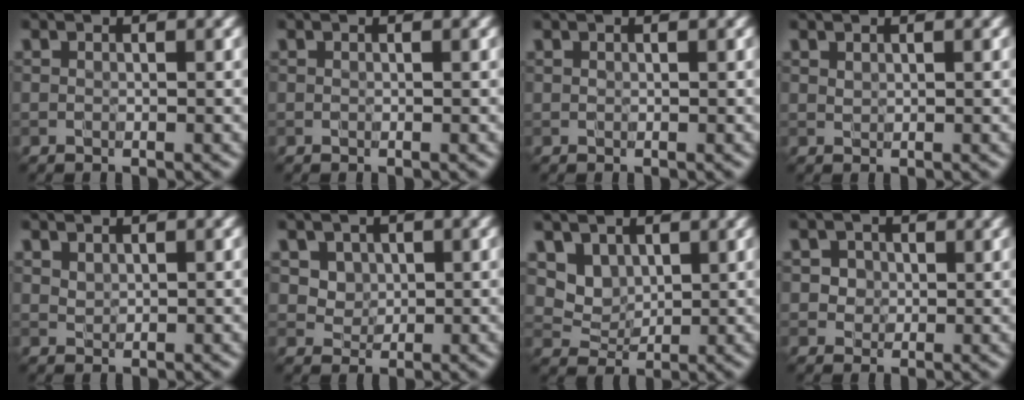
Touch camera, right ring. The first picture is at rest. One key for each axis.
{"total": 0.0}
{"total": 0.0}
{"total": 0.5, "fx": 0.5, "fy": 0.1, "fz": 0.0, "tx": -0.005, "ty": 0.001, "tz": 0.014}
{"total": 0.8, "fx": 0.8, "fy": 0.2, "fz": 0.1, "tx": -0.007, "ty": 0.001, "tz": 0.020}
{"total": 3.1, "fx": 1.6, "fy": 2.3, "fz": 1.2, "tx": -0.034, "ty": 0.000, "tz": 0.043}
{"total": 4.0, "fx": 2.6, "fy": 2.8, "fz": 1.4, "tx": -0.052, "ty": -0.020, "tz": 0.072}
{"total": 2.0, "fx": 1.0, "fy": 1.7, "fz": 0.6, "tx": -0.013, "ty": 0.002, "tz": 0.021}